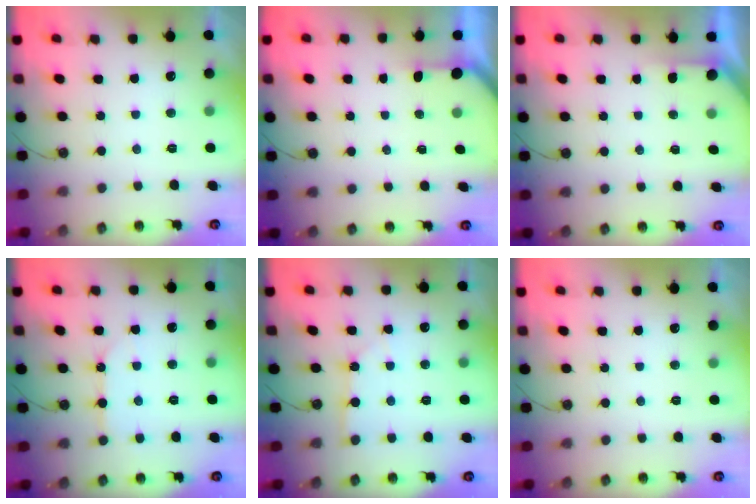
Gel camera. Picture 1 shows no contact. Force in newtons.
{"total": 1.2, "press": 1.2, "slide": 0.1}
{"total": 2.2, "press": 2.2, "slide": 0.2}
{"total": 6.9, "press": 6.9, "slide": 0.8}
{"total": 2.0, "press": 2.0, "slide": 0.1}
{"total": 0.0}